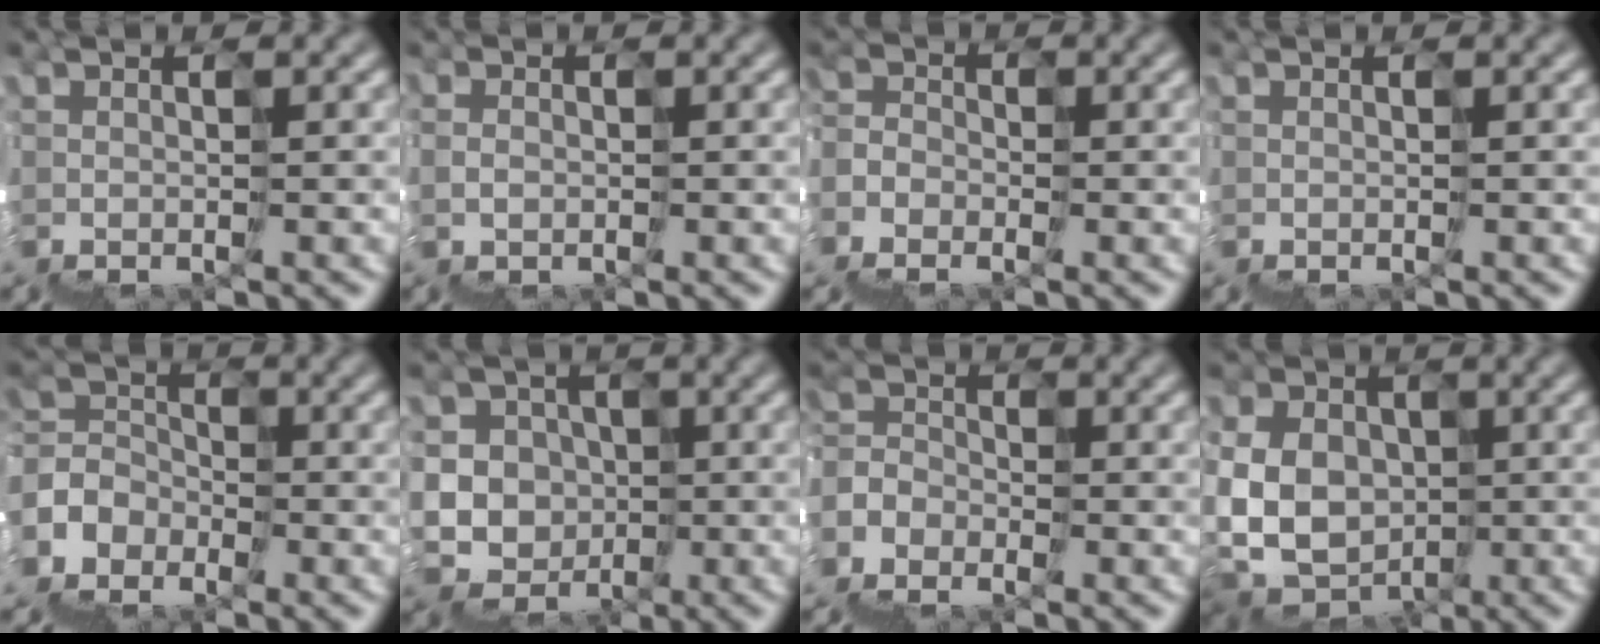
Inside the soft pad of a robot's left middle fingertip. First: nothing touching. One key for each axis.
{"total": 1.3, "fx": -0.9, "fy": 0.9, "fz": -0.3, "tx": 0.011, "ty": -0.006, "tz": -0.016}
{"total": 5.6, "fx": -4.9, "fy": 2.3, "fz": -1.4, "tx": 0.031, "ty": -0.008, "tz": -0.072}
{"total": 0.0}
{"total": 5.7, "fx": -4.5, "fy": 2.8, "fz": -2.1, "tx": 0.047, "ty": 0.007, "tz": -0.092}
{"total": 7.6, "fx": -1.4, "fy": 7.5, "fz": 0.6, "tx": 0.007, "ty": 0.026, "tz": -0.057}
{"total": 6.6, "fx": -5.8, "fy": 2.5, "fz": -1.8, "tx": 0.034, "ty": -0.006, "tz": -0.094}
{"total": 5.8, "fx": -0.4, "fy": 5.3, "fz": 2.2, "tx": -0.011, "ty": 0.013, "tz": -0.008}